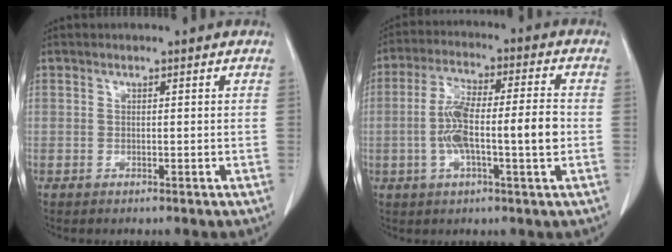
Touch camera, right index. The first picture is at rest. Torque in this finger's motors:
{"motor_torque": [1.64, -0.50, 0.75, 0.21]}